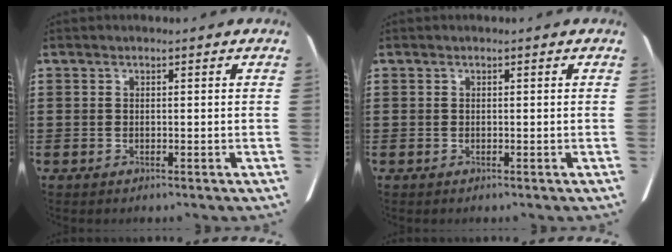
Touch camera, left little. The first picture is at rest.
{"total": 0.0}